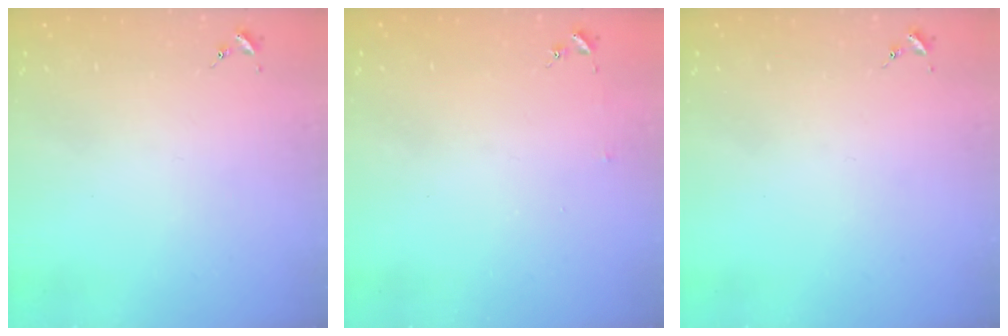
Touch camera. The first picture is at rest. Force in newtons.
{"total": 2.5, "press": 2.5, "slide": 0.2}
{"total": 0.0}